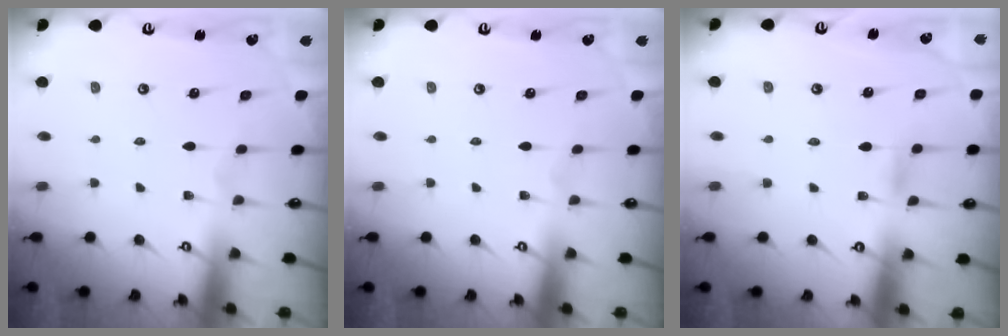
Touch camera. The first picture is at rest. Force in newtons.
{"total": 0.0}
{"total": 3.0, "press": 3.0, "slide": 0.3}